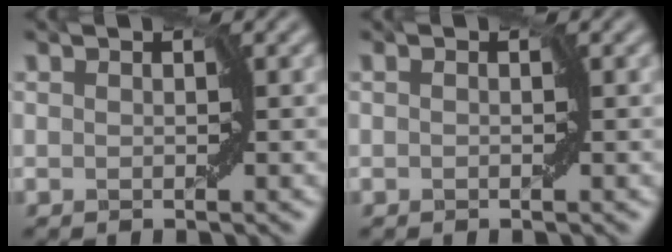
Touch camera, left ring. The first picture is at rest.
{"total": 0.0}